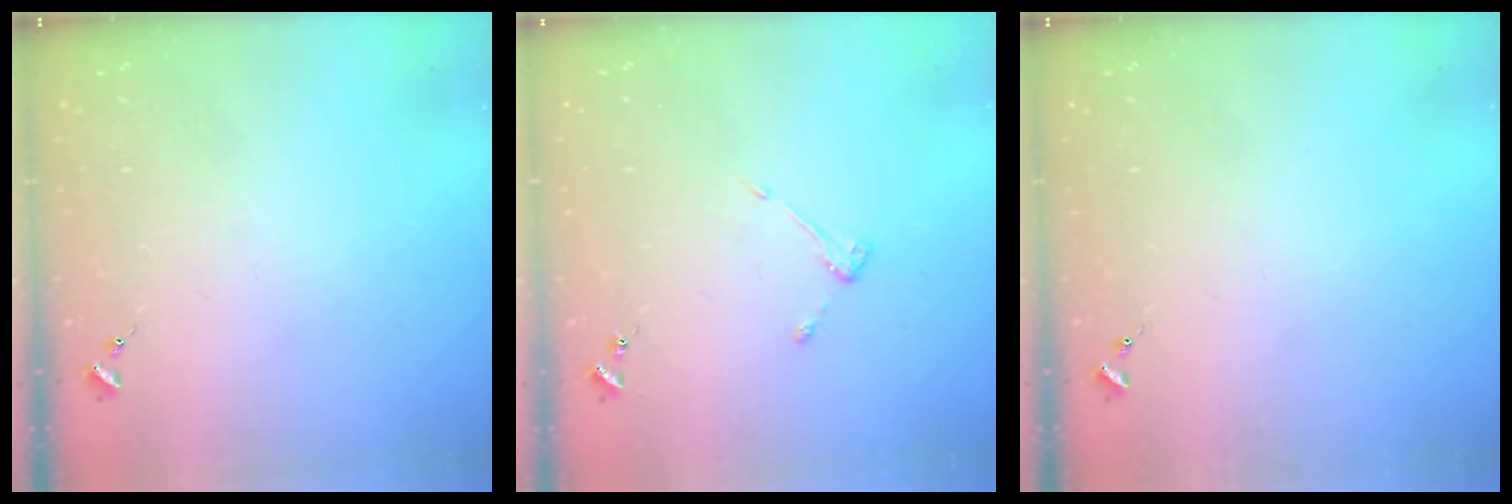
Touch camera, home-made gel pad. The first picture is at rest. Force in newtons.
{"total": 3.0, "press": 3.0, "slide": 0.4}
{"total": 0.0}